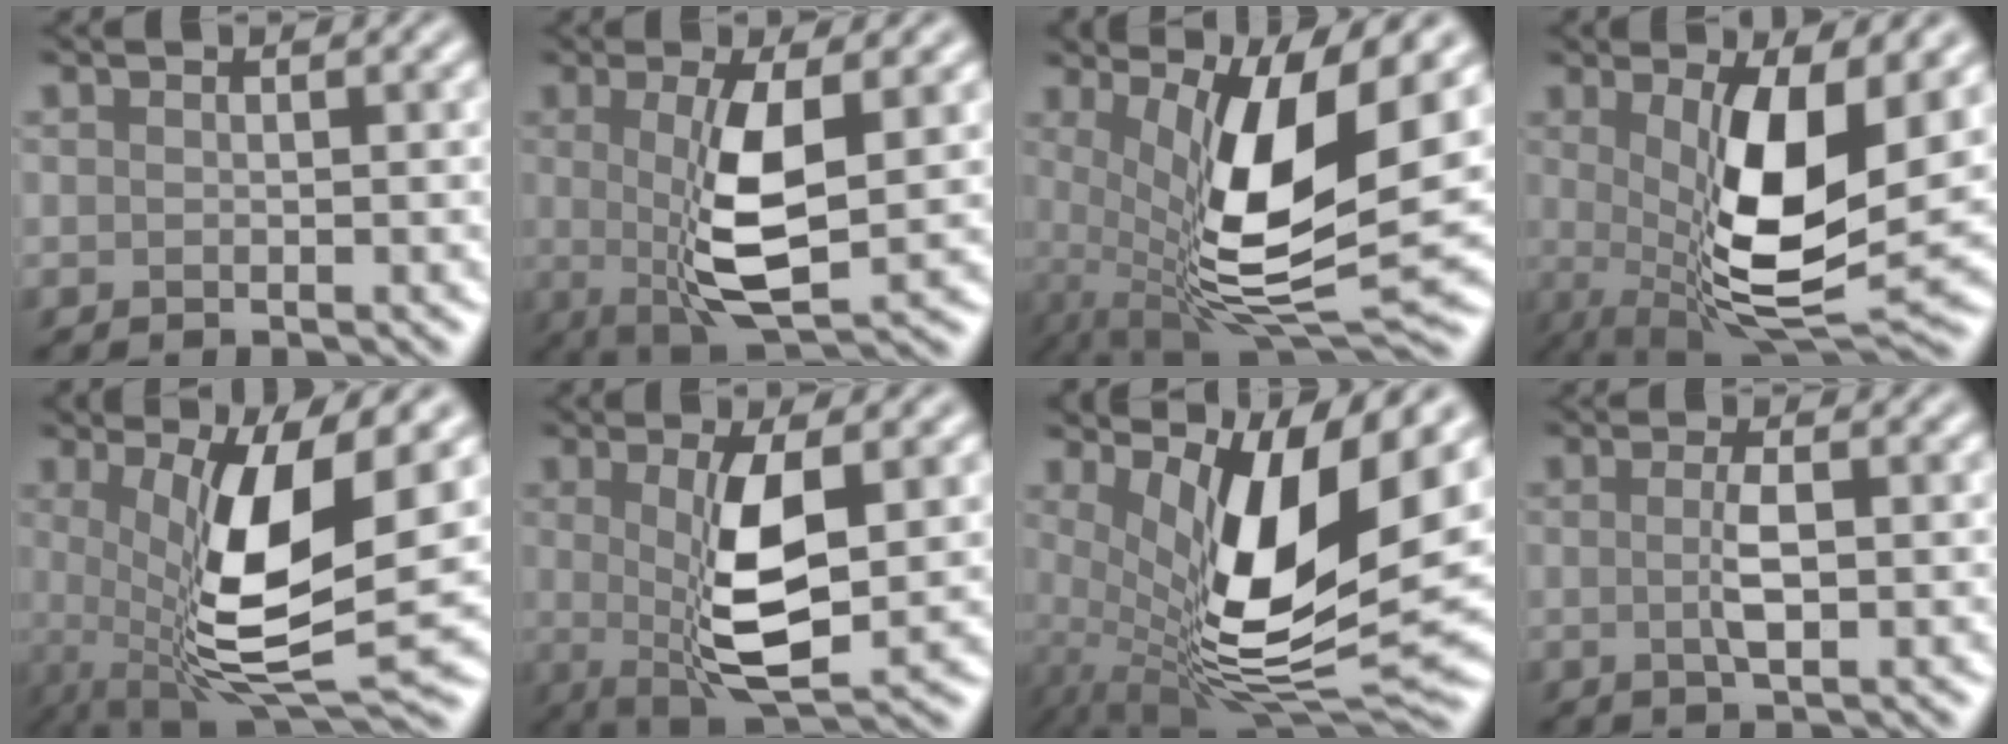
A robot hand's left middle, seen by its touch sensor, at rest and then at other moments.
{"total": 6.6, "force": [0.1, 1.9, 6.4], "torque": [-0.124, -0.013, 0.005]}
{"total": 11.8, "force": [1.3, 3.4, 11.2], "torque": [-0.205, -0.019, 0.029]}
{"total": 9.8, "force": [0.4, 3.1, 9.3], "torque": [-0.166, -0.024, 0.014]}
{"total": 10.7, "force": [0.8, 3.0, 10.2], "torque": [-0.178, -0.016, 0.017]}
{"total": 7.0, "force": [0.2, 2.1, 6.7], "torque": [-0.124, -0.012, 0.007]}
{"total": 12.0, "force": [2.1, 3.8, 11.2], "torque": [-0.208, -0.018, 0.044]}
{"total": 2.2, "force": [-0.2, 0.4, 2.2], "torque": [-0.049, -0.003, -0.002]}